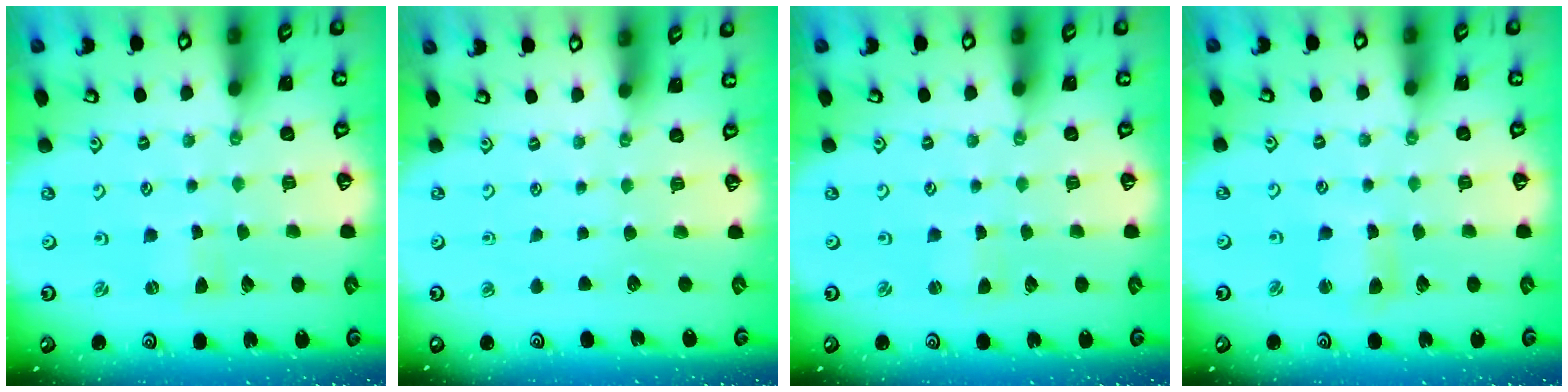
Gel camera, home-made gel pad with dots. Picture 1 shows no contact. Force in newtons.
{"total": 0.0}
{"total": 0.7, "press": 0.7, "slide": 0.2}
{"total": 3.5, "press": 3.5, "slide": 0.3}